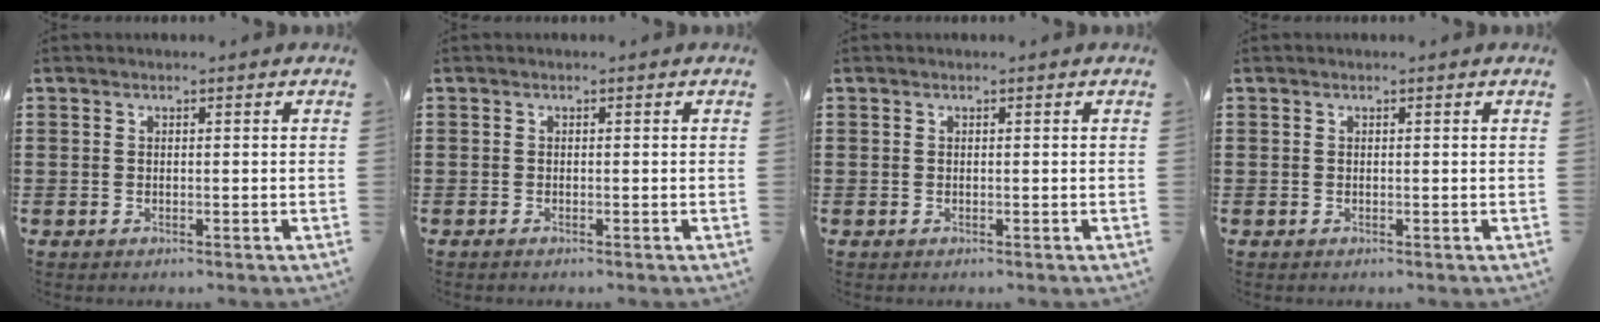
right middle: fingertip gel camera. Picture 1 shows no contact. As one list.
[{"total": 0.0}, {"total": 0.0}, {"total": 0.0}]